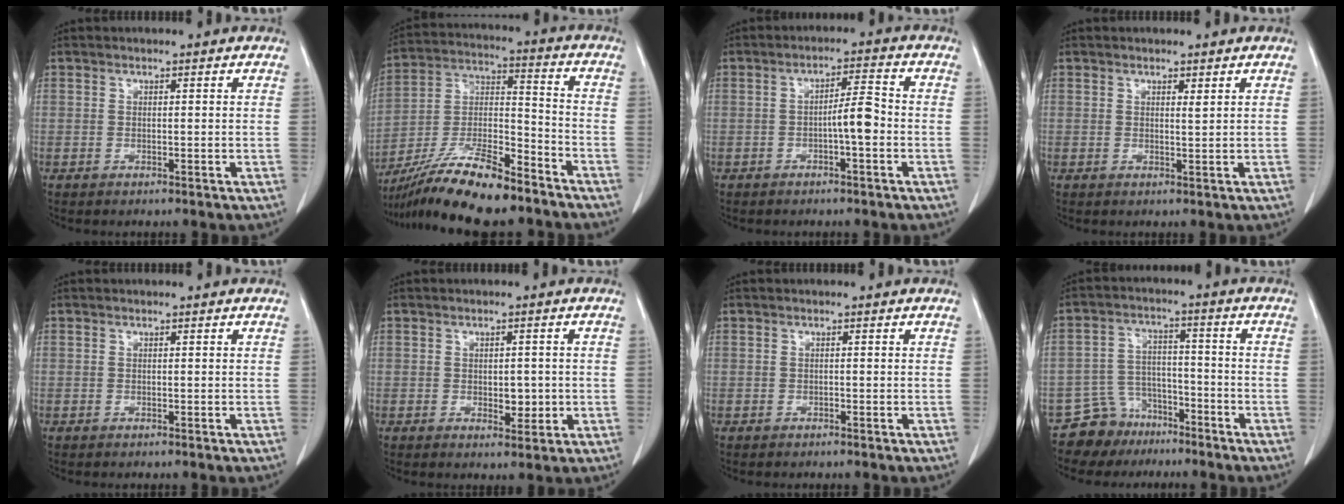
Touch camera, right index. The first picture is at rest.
{"total": 17.4, "force": [-13.9, 2.7, 10.1], "torque": [-0.209, -0.013, -0.253]}
{"total": 4.3, "force": [-1.1, 0.4, 4.1], "torque": [-0.061, 0.012, -0.014]}
{"total": 0.8, "force": [0.5, 0.0, 0.6], "torque": [-0.014, -0.004, 0.009]}
{"total": 0.0}
{"total": 3.2, "force": [-0.3, 1.9, 2.6], "torque": [-0.028, 0.001, 0.007]}
{"total": 0.0}
{"total": 7.2, "force": [-5.4, 4.8, -0.2], "torque": [0.003, 0.027, -0.095]}